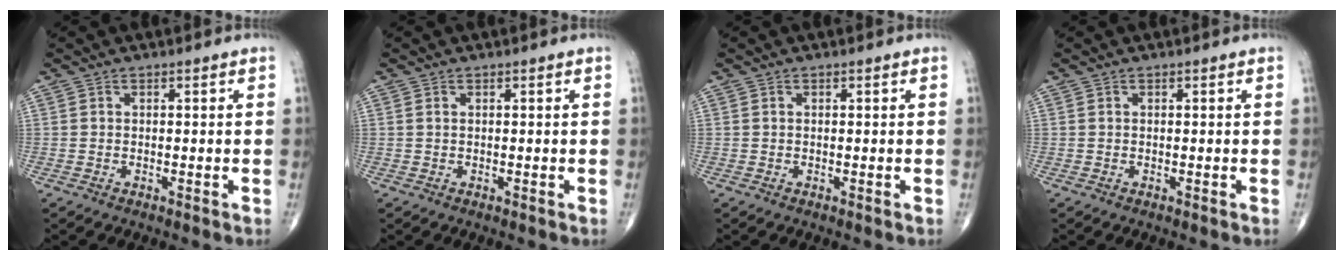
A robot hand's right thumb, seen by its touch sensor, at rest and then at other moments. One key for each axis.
{"total": 0.0}
{"total": 0.0}
{"total": 0.0}